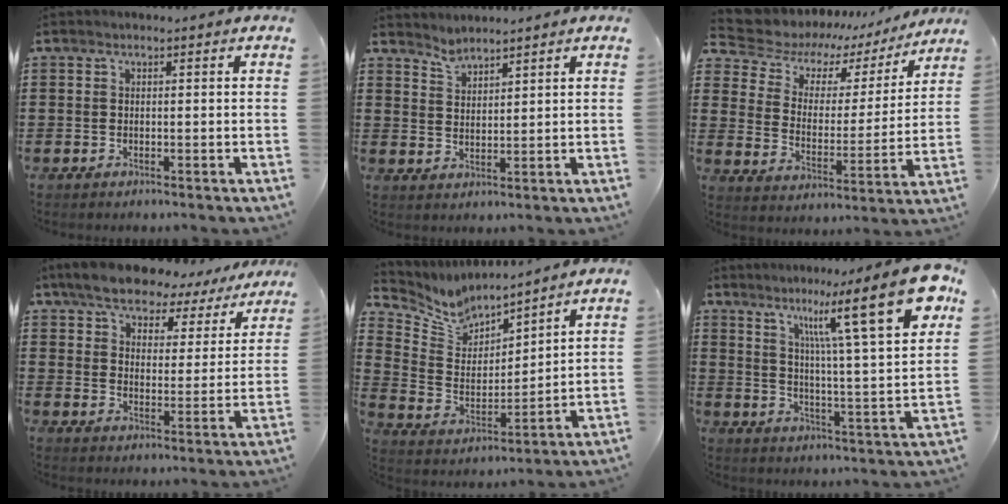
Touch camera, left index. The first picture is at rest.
{"total": 2.5, "force": [2.5, 0.1, -0.2], "torque": [-0.004, -0.008, 0.048]}
{"total": 5.5, "force": [4.1, 3.5, 1.0], "torque": [-0.052, -0.027, 0.067]}
{"total": 7.3, "force": [6.7, 1.9, 2.0], "torque": [-0.075, -0.031, 0.120]}
{"total": 6.3, "force": [5.7, 2.5, 1.2], "torque": [-0.065, -0.040, 0.100]}
{"total": 16.0, "force": [10.0, 1.5, 12.5], "torque": [-0.205, -0.053, 0.145]}